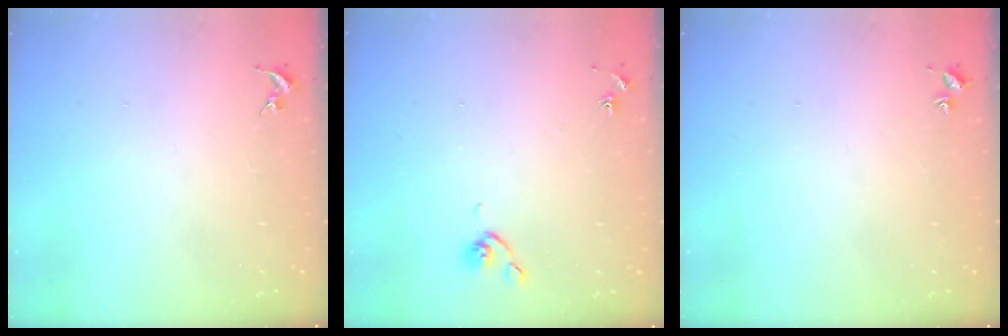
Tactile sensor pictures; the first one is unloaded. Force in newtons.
{"total": 5.0, "press": 4.9, "slide": 0.7}
{"total": 1.7, "press": 1.7, "slide": 0.2}